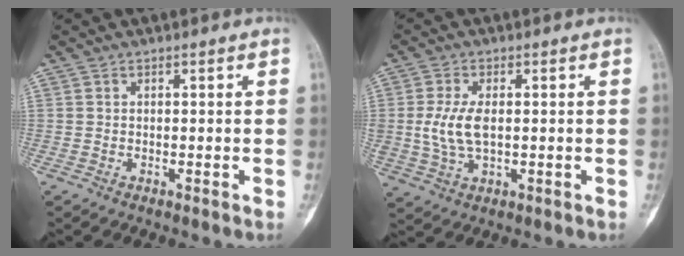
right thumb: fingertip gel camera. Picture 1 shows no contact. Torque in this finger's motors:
{"motor_torque": [1.21, 1.26, 0.37, -0.15, 0.19]}